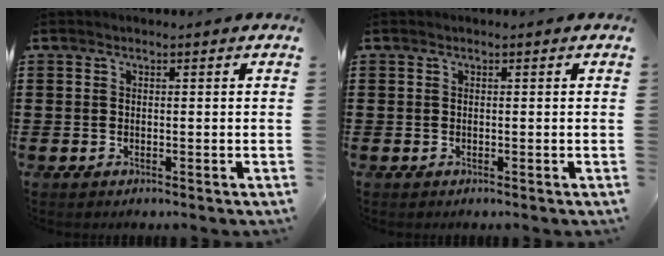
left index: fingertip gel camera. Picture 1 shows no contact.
{"total": 0.0}